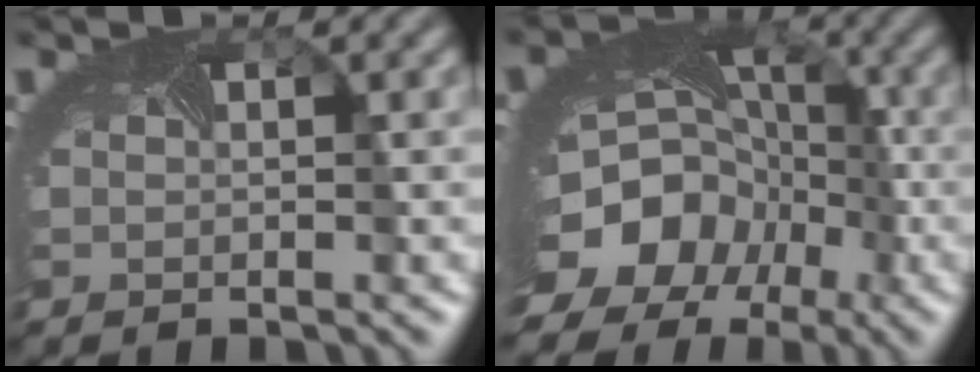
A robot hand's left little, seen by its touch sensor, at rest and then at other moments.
{"total": 14.2, "force": [-5.8, 11.3, 6.2], "torque": [-0.112, -0.038, -0.102]}